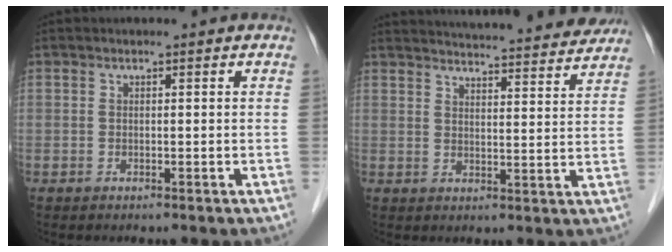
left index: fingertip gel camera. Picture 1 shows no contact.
{"total": 22.2, "force": [21.0, 2.0, 6.9], "torque": [-0.099, -0.019, 0.262]}